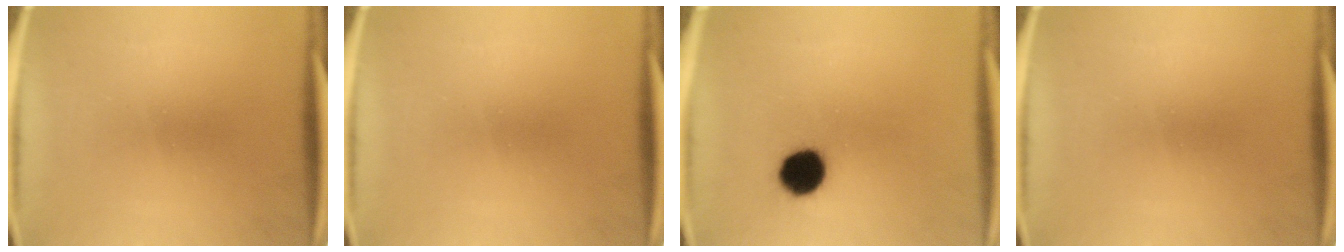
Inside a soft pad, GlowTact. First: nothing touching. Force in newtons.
{"total": 0.0}
{"total": 9.1}
{"total": 0.0}